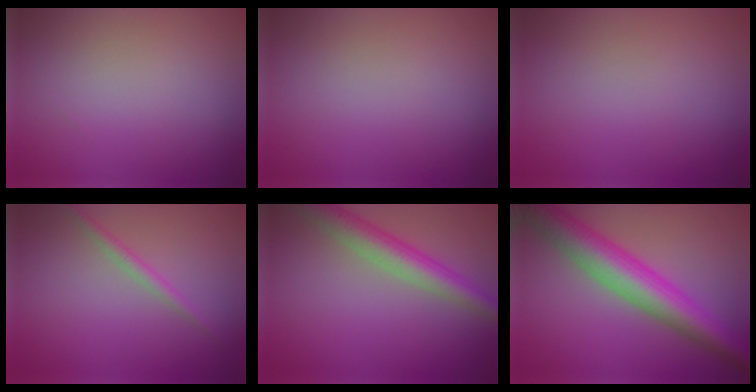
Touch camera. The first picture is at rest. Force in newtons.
{"total": 0.0}
{"total": 0.0}
{"total": 1.5, "press": 1.5, "slide": 0.0}
{"total": 5.0, "press": 5.0, "slide": 0.3}
{"total": 7.8, "press": 7.8, "slide": 0.2}